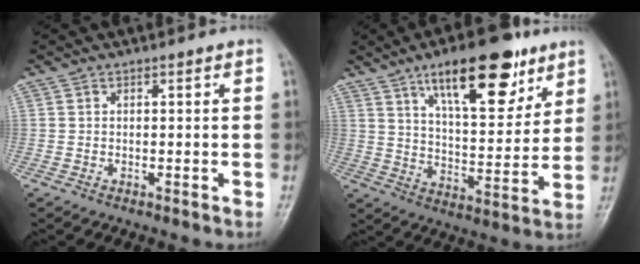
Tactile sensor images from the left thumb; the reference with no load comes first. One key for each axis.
{"total": 18.8, "fx": 10.9, "fy": 7.2, "fz": 13.5, "tx": -0.163, "ty": -0.047, "tz": 0.176}